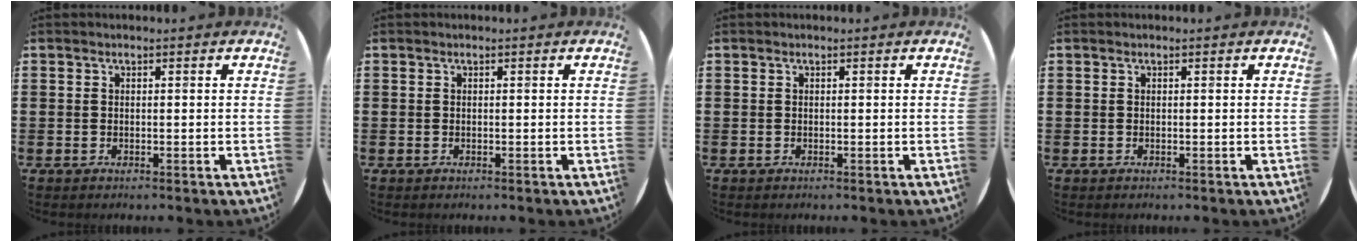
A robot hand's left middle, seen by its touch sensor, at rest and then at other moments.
{"total": 0.0}
{"total": 0.0}
{"total": 0.0}